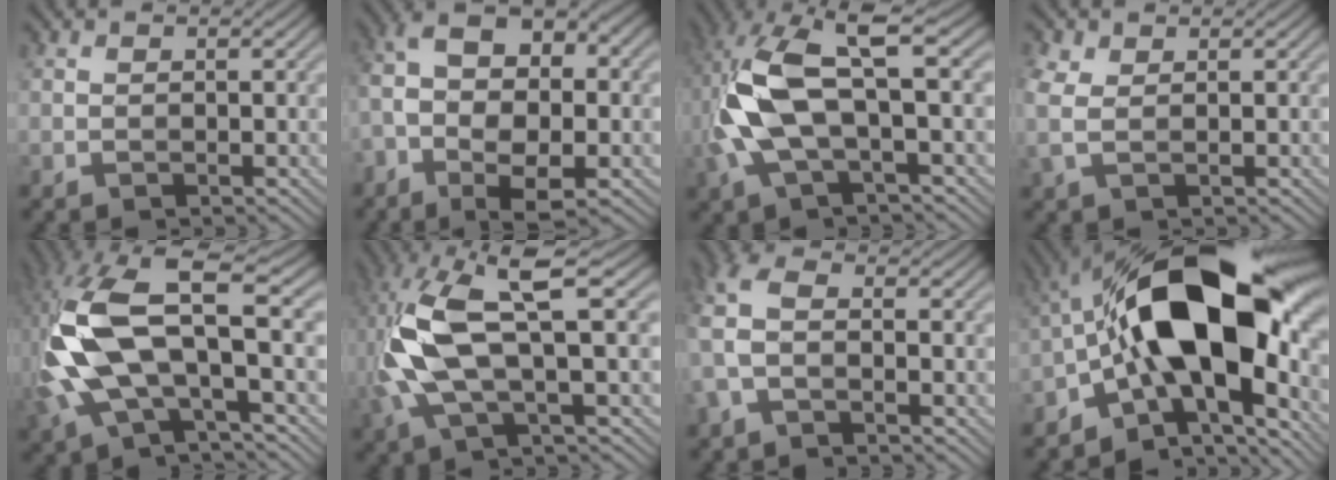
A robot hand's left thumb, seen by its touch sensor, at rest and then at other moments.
{"total": 13.0, "force": [-2.4, 6.8, 10.8], "torque": [-0.212, 0.007, -0.041]}
{"total": 11.6, "force": [-0.1, 4.6, 10.7], "torque": [-0.253, 0.009, -0.007]}
{"total": 3.1, "force": [1.1, 1.7, 2.3], "torque": [-0.074, 0.006, 0.018]}
{"total": 14.6, "force": [-0.2, 6.1, 13.2], "torque": [-0.319, -0.007, -0.009]}
{"total": 11.9, "force": [1.1, 4.0, 11.2], "torque": [-0.259, 0.006, 0.021]}
{"total": 5.1, "force": [-0.8, 2.6, 4.4], "torque": [-0.122, 0.013, -0.028]}
{"total": 19.3, "force": [-1.2, 9.7, 16.6], "torque": [-0.258, 0.027, -0.042]}